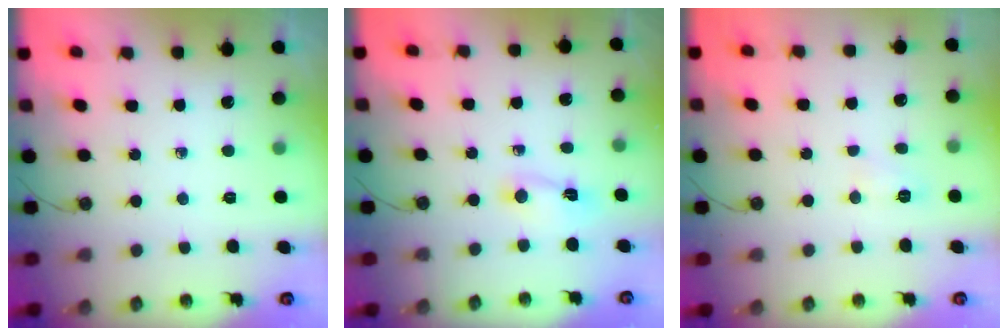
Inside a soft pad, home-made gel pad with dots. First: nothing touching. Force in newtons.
{"total": 2.1, "press": 2.1, "slide": 0.3}
{"total": 4.9, "press": 4.9, "slide": 0.7}